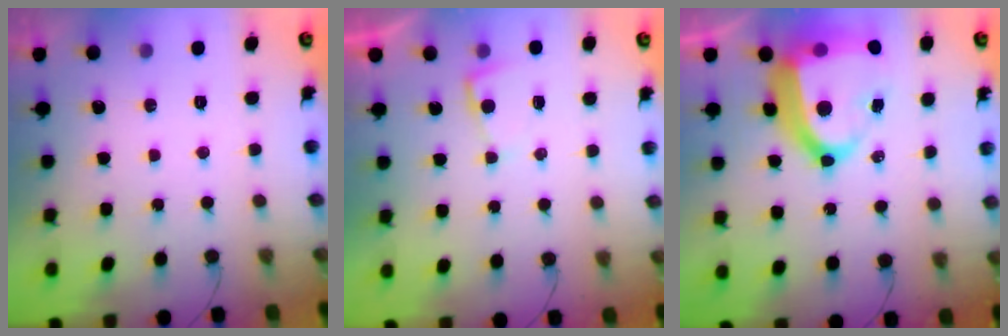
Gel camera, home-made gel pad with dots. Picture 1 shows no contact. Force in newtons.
{"total": 2.0, "press": 2.0, "slide": 0.3}
{"total": 20.3, "press": 20.2, "slide": 2.2}